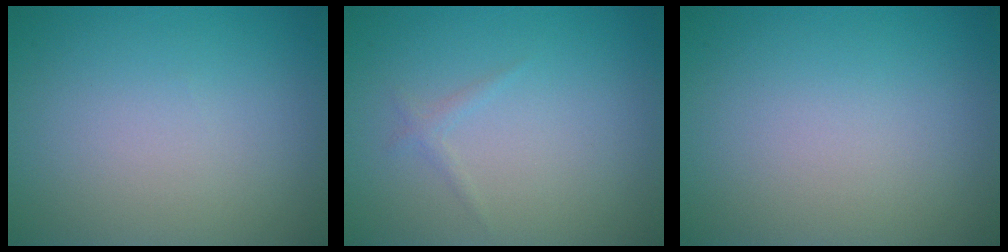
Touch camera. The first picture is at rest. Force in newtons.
{"total": 0.8, "press": 0.8, "slide": 0.1}
{"total": 0.0}